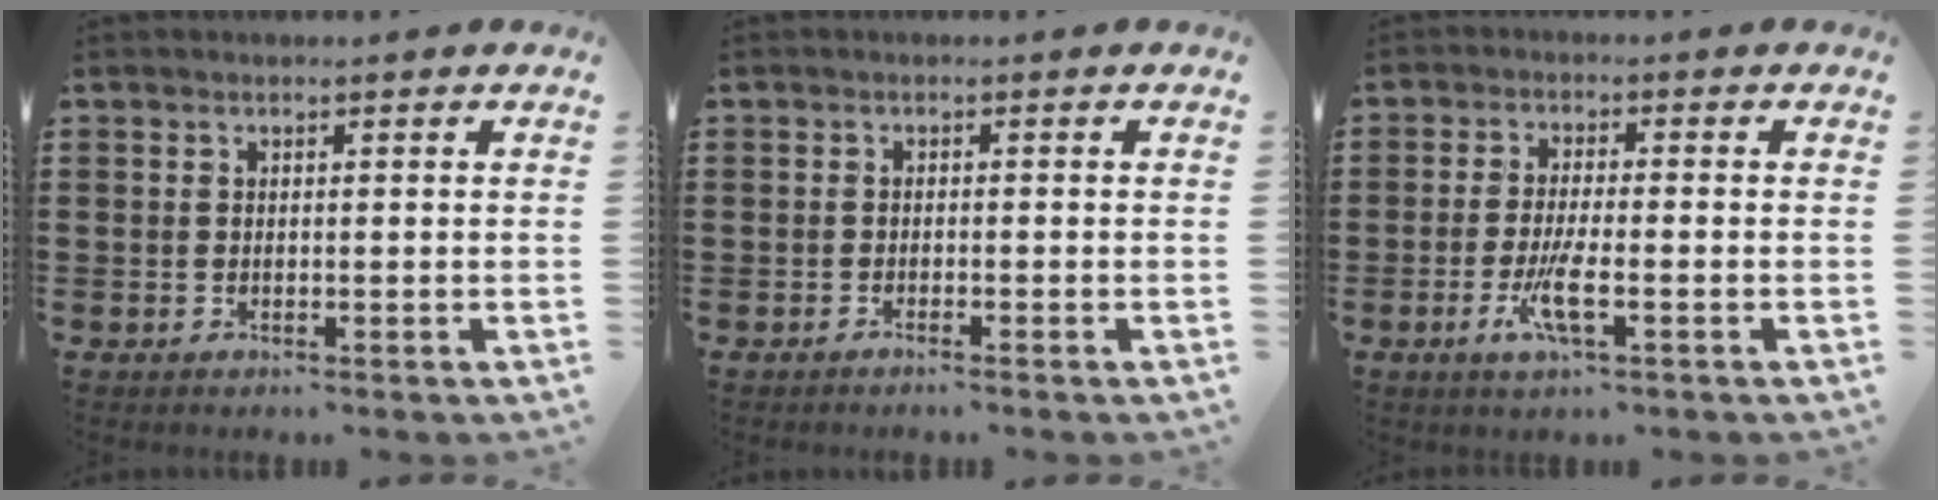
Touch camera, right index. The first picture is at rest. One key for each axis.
{"total": 0.8, "fx": -0.7, "fy": -0.1, "fz": 0.3, "tx": -0.005, "ty": -0.001, "tz": -0.015}
{"total": 5.3, "fx": -2.2, "fy": 0.8, "fz": 4.8, "tx": -0.105, "ty": -0.017, "tz": -0.043}